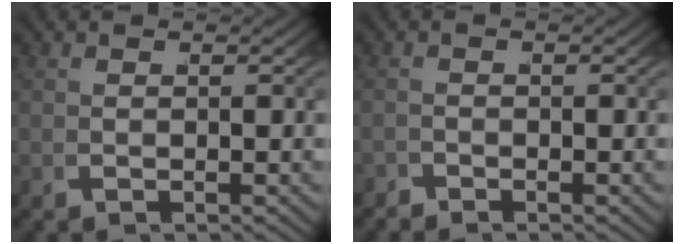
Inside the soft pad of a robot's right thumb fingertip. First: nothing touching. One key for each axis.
{"total": 1.1, "fx": -1.0, "fy": -0.1, "fz": -0.3, "tx": 0.014, "ty": -0.003, "tz": -0.023}